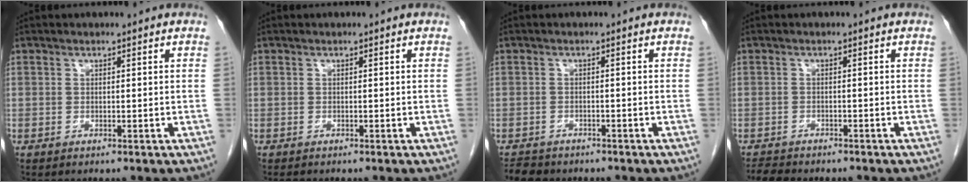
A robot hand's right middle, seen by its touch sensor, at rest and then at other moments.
{"total": 0.8, "force": [-0.7, 0.2, 0.3], "torque": [-0.010, -0.002, -0.012]}
{"total": 4.3, "force": [-3.7, 1.9, 1.1], "torque": [-0.022, -0.005, -0.055]}
{"total": 4.3, "force": [-3.9, 1.2, 1.3], "torque": [-0.024, -0.009, -0.060]}